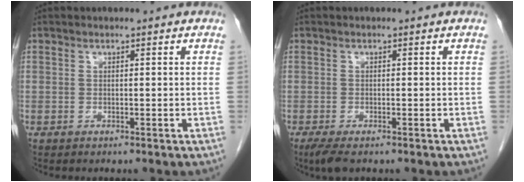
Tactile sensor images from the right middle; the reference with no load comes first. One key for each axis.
{"total": 2.9, "fx": -2.0, "fy": 0.8, "fz": 1.9, "tx": -0.039, "ty": -0.009, "tz": -0.032}